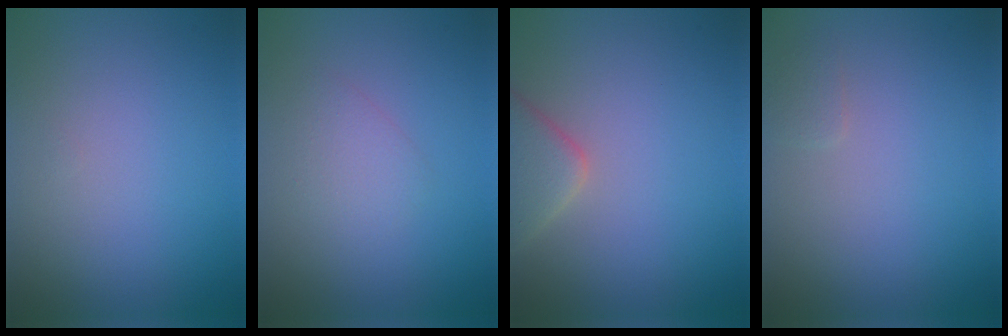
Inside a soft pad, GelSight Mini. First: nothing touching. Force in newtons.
{"total": 1.6, "press": 1.6, "slide": 0.0}
{"total": 3.8, "press": 3.7, "slide": 0.3}
{"total": 0.7, "press": 0.7, "slide": 0.0}